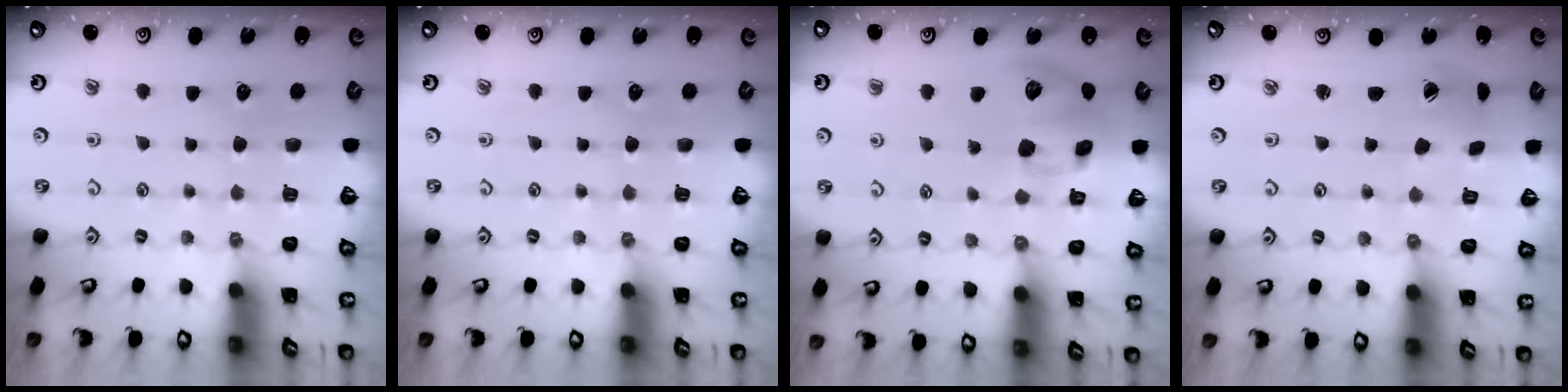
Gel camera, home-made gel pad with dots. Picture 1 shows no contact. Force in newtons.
{"total": 0.0}
{"total": 12.8, "press": 12.7, "slide": 2.0}
{"total": 2.5, "press": 2.5, "slide": 0.4}